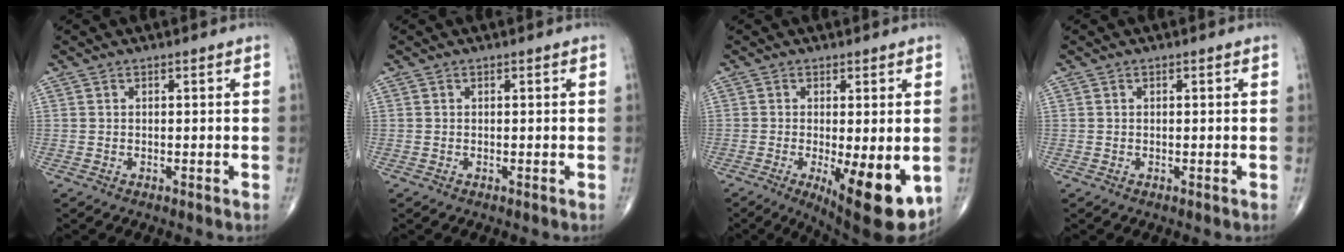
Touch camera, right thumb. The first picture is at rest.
{"total": 0.0}
{"total": 13.3, "force": [-3.6, 4.2, 12.1], "torque": [-0.157, -0.024, -0.040]}
{"total": 0.0}